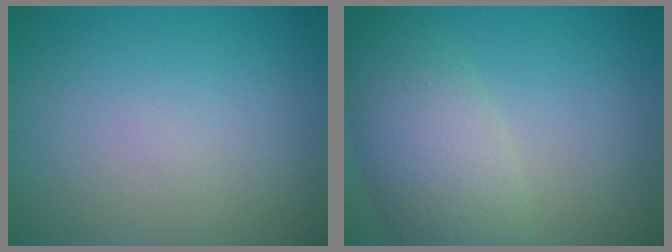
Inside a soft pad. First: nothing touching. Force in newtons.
{"total": 6.3, "press": 6.2, "slide": 0.5}